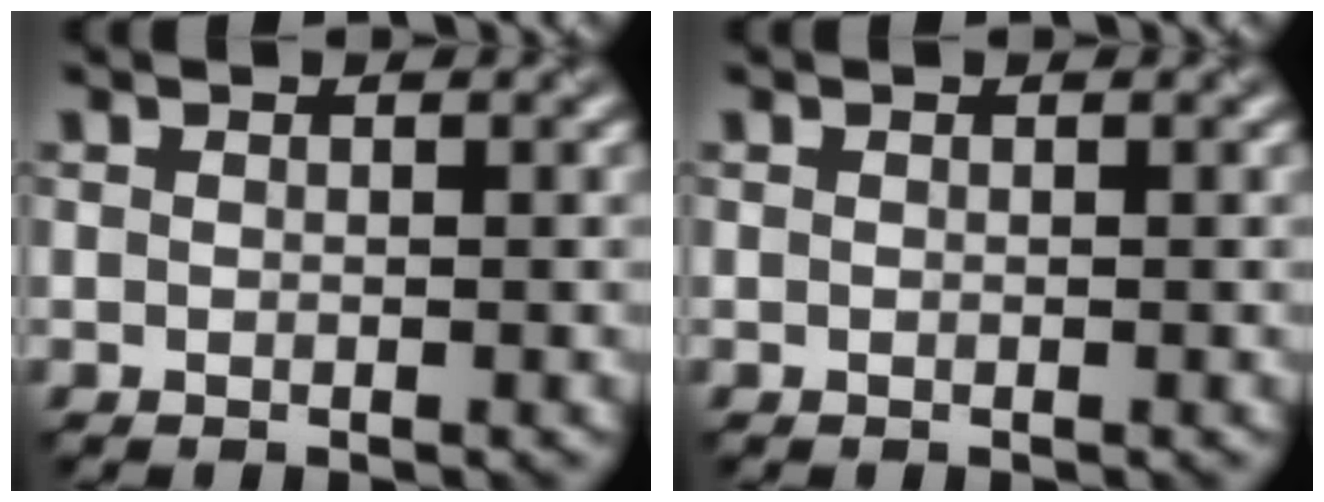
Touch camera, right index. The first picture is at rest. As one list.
[{"total": 0.0}]